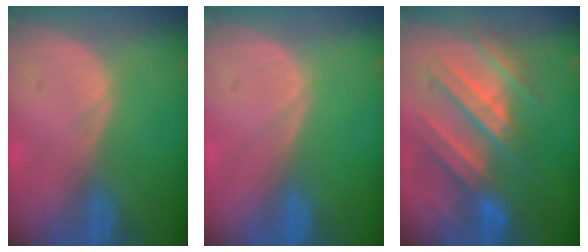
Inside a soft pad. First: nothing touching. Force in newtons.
{"total": 0.0}
{"total": 9.9, "press": 9.6, "slide": 2.3}